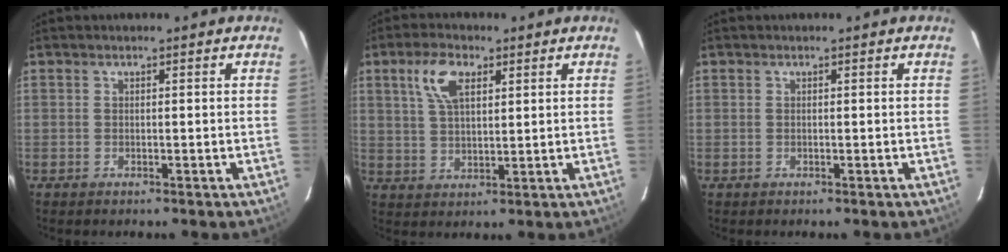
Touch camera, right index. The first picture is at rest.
{"total": 7.2, "force": [3.3, 3.5, 5.4], "torque": [-0.106, 0.015, 0.066]}
{"total": 0.0}